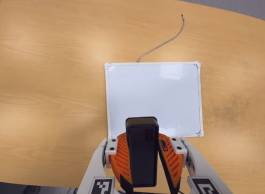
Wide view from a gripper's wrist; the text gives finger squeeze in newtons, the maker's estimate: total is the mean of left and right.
{"total": 8.6, "left": 9.0, "right": 8.2}